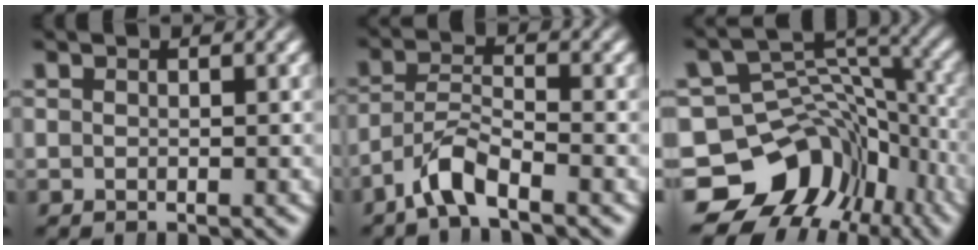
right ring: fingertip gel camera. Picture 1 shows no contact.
{"total": 4.0, "force": [-2.4, 2.0, 2.5], "torque": [-0.052, -0.013, -0.040]}
{"total": 15.9, "force": [-5.7, 12.5, 7.9], "torque": [-0.136, -0.052, -0.082]}